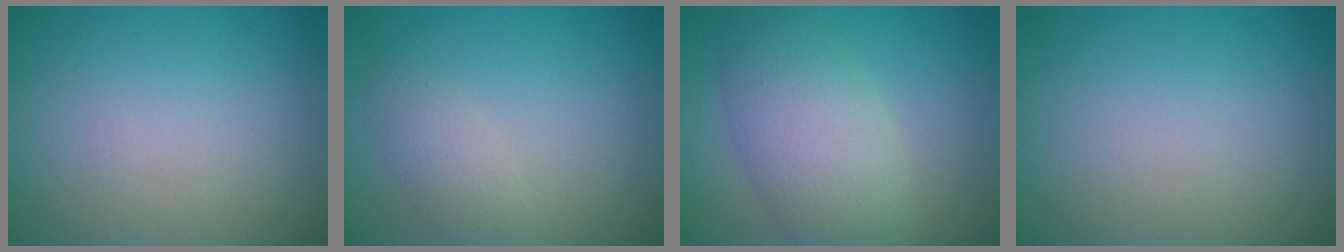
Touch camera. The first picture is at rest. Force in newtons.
{"total": 2.0, "press": 2.0, "slide": 0.2}
{"total": 7.0, "press": 7.0, "slide": 0.5}
{"total": 0.0}